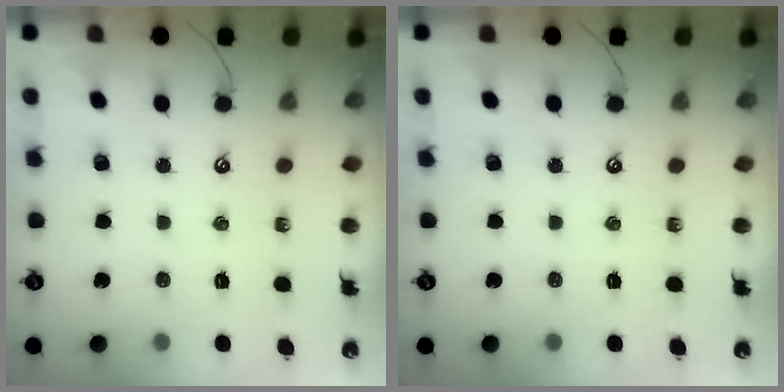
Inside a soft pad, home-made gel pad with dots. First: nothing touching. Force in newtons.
{"total": 0.0}